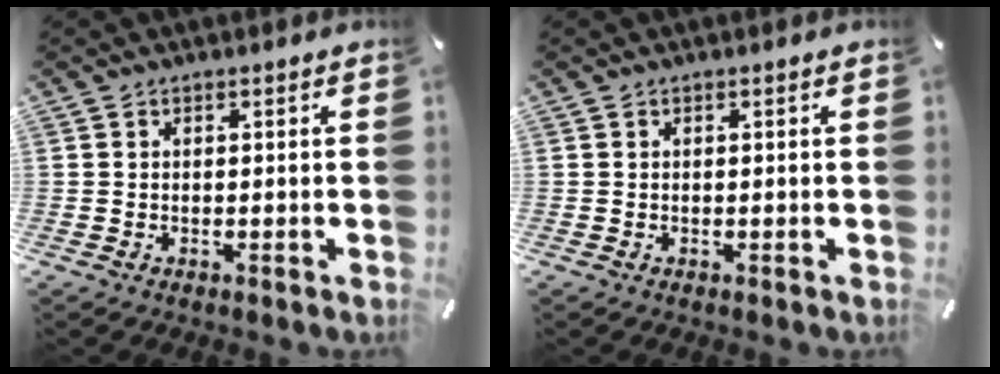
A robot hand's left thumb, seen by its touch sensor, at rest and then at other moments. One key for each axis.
{"total": 0.0}